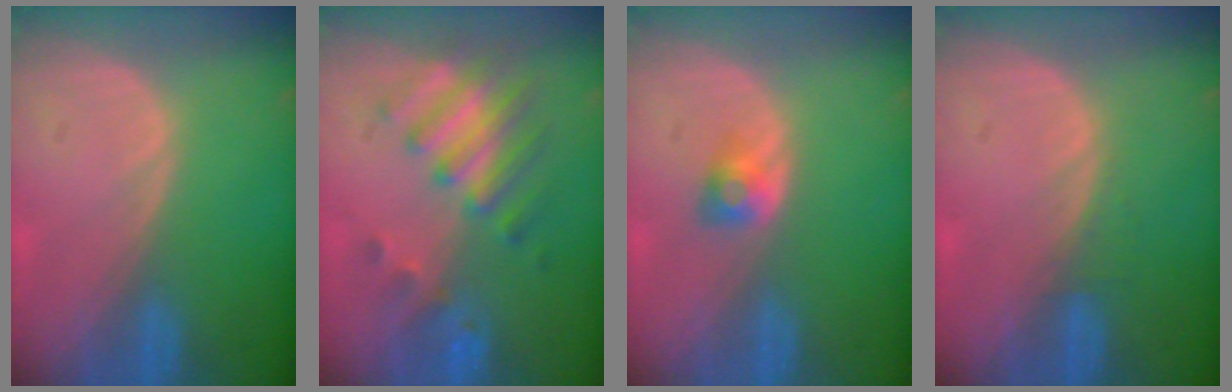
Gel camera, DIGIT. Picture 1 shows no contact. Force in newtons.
{"total": 8.3, "press": 7.2, "slide": 4.0}
{"total": 2.6, "press": 2.3, "slide": 1.1}
{"total": 1.0, "press": 0.9, "slide": 0.3}